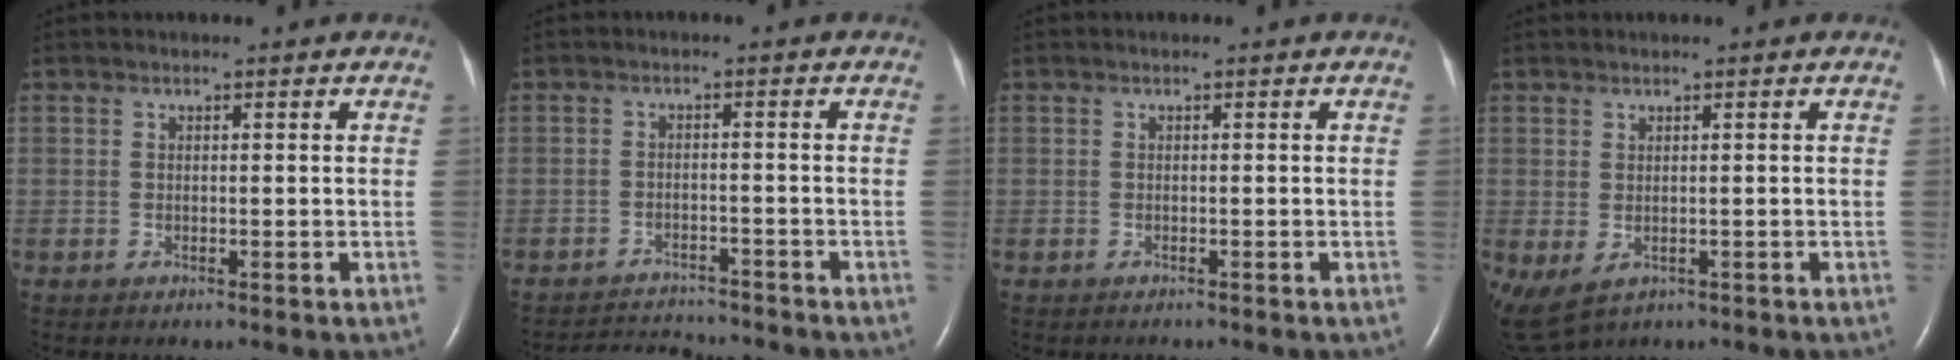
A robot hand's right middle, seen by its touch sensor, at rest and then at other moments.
{"total": 5.9, "force": [-5.9, 0.6, 0.2], "torque": [-0.009, 0.000, -0.093]}
{"total": 1.0, "force": [-0.9, 0.3, 0.3], "torque": [-0.012, -0.002, -0.010]}
{"total": 6.1, "force": [-2.3, 3.8, 4.1], "torque": [-0.080, -0.011, -0.027]}